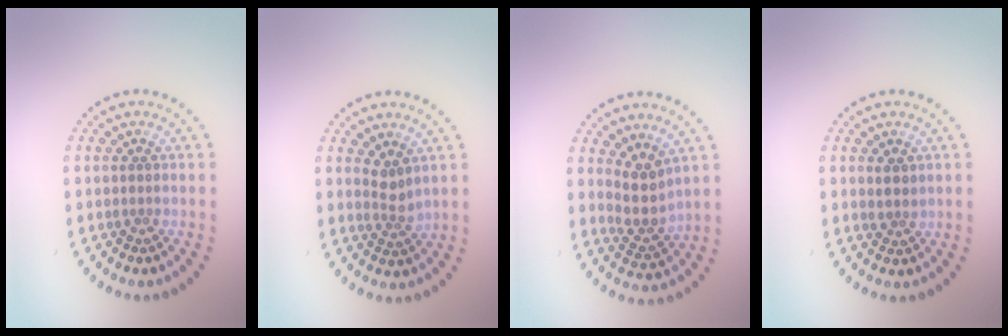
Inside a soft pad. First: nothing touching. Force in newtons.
{"total": 1.8, "press": 1.3, "slide": 1.3}
{"total": 2.9, "press": 2.1, "slide": 2.0}
{"total": 1.5, "press": 1.3, "slide": 0.6}